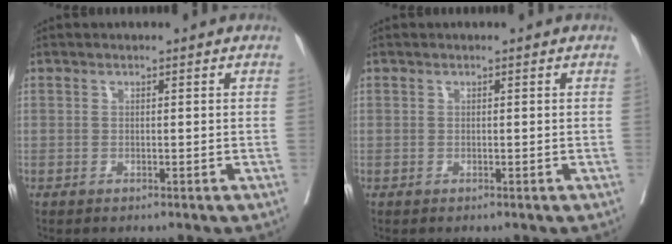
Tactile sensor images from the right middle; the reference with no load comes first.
{"total": 0.0}